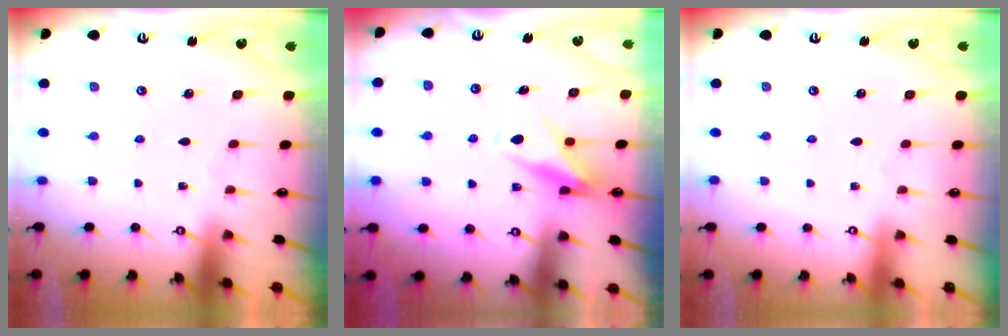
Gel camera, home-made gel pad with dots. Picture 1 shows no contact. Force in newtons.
{"total": 9.9, "press": 9.9, "slide": 0.8}
{"total": 3.8, "press": 3.8, "slide": 0.1}